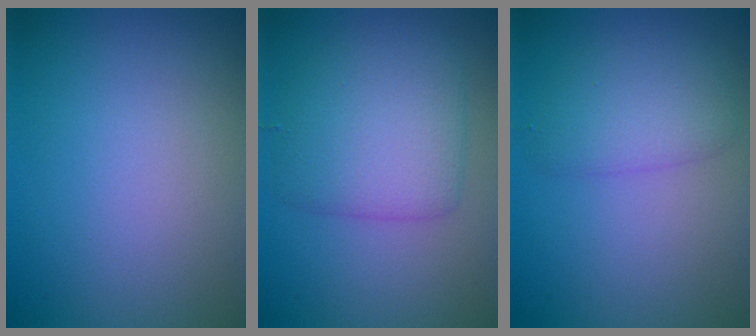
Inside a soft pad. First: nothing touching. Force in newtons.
{"total": 4.6, "press": 4.6, "slide": 0.1}
{"total": 2.6, "press": 2.6, "slide": 0.1}